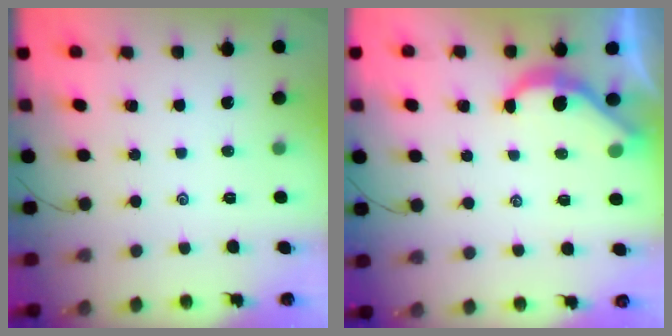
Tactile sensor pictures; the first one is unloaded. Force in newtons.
{"total": 4.6, "press": 4.6, "slide": 0.5}